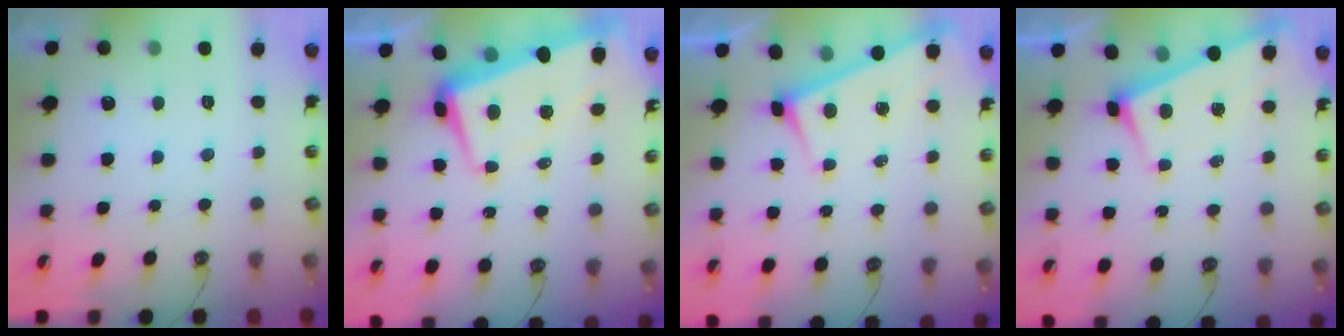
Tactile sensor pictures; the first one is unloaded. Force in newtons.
{"total": 2.8, "press": 2.3, "slide": 1.6}
{"total": 3.1, "press": 3.1, "slide": 0.2}
{"total": 3.2, "press": 3.2, "slide": 0.2}